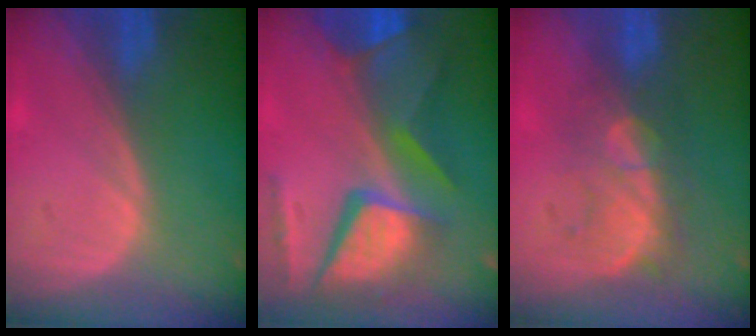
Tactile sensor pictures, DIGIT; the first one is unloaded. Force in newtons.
{"total": 12.1, "press": 9.9, "slide": 7.0}
{"total": 7.6, "press": 7.1, "slide": 2.8}